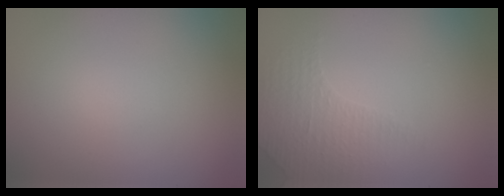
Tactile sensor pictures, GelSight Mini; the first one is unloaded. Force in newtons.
{"total": 1.5, "press": 1.2, "slide": 0.8}